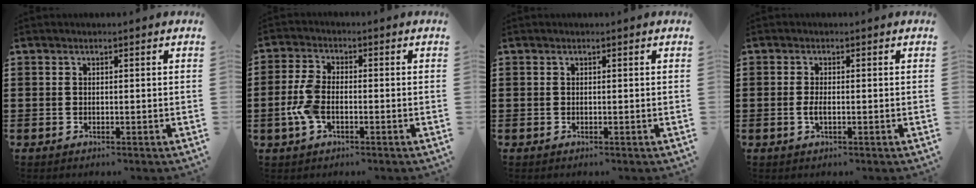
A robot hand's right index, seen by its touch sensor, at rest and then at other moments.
{"total": 5.5, "force": [-1.5, 2.8, 4.5], "torque": [-0.114, -0.004, -0.035]}
{"total": 0.0}
{"total": 1.6, "force": [-0.4, 0.5, 1.5], "torque": [-0.035, -0.002, -0.009]}